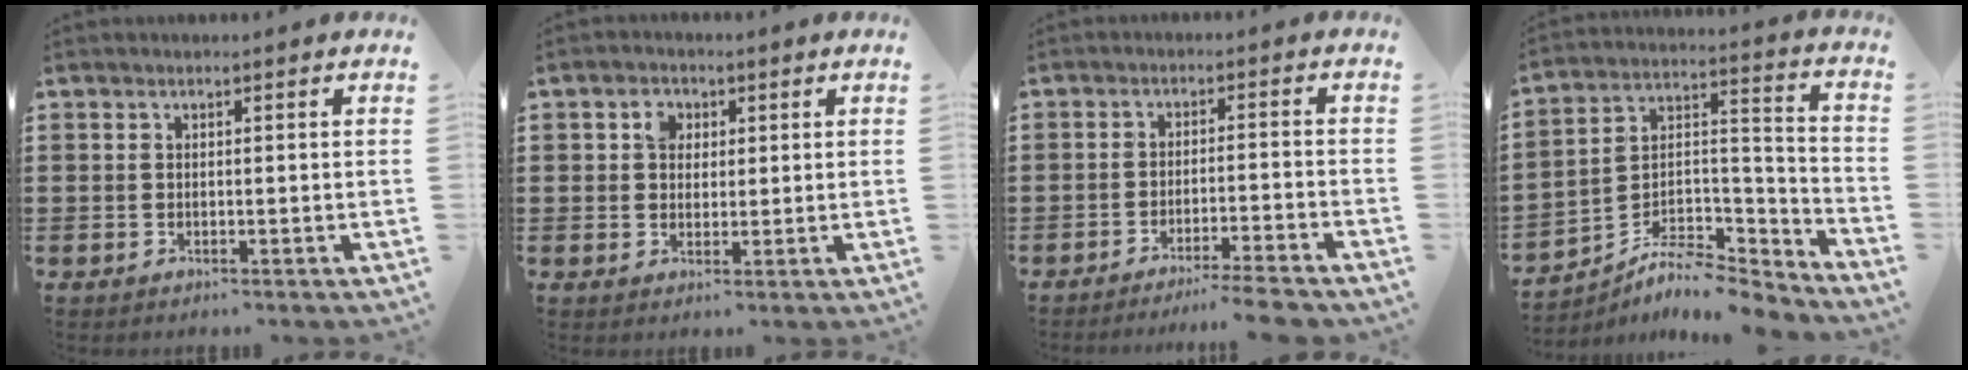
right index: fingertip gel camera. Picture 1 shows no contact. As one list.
[{"total": 3.0, "force": [1.2, 2.4, 1.4], "torque": [-0.038, 0.010, 0.020]}, {"total": 4.4, "force": [-4.0, -0.7, 1.5], "torque": [-0.026, -0.012, -0.080]}, {"total": 6.3, "force": [-5.5, 2.6, 1.9], "torque": [-0.035, 0.005, -0.105]}]